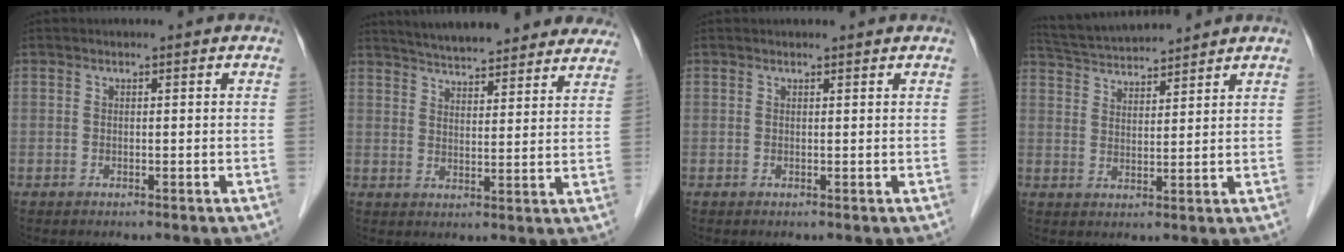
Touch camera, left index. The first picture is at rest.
{"total": 20.5, "force": [18.5, 4.1, 7.7], "torque": [-0.112, 0.010, 0.237]}
{"total": 0.9, "force": [0.9, 0.0, 0.1], "torque": [-0.009, 0.001, 0.010]}
{"total": 8.8, "force": [8.5, 0.3, 2.2], "torque": [-0.050, 0.026, 0.150]}